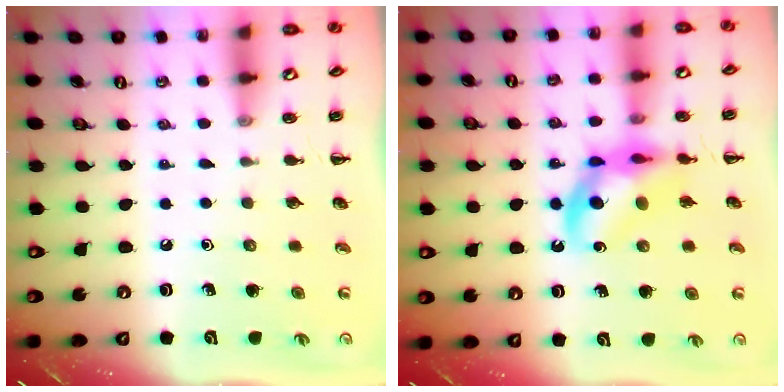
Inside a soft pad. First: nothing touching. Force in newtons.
{"total": 10.4, "press": 9.9, "slide": 3.1}